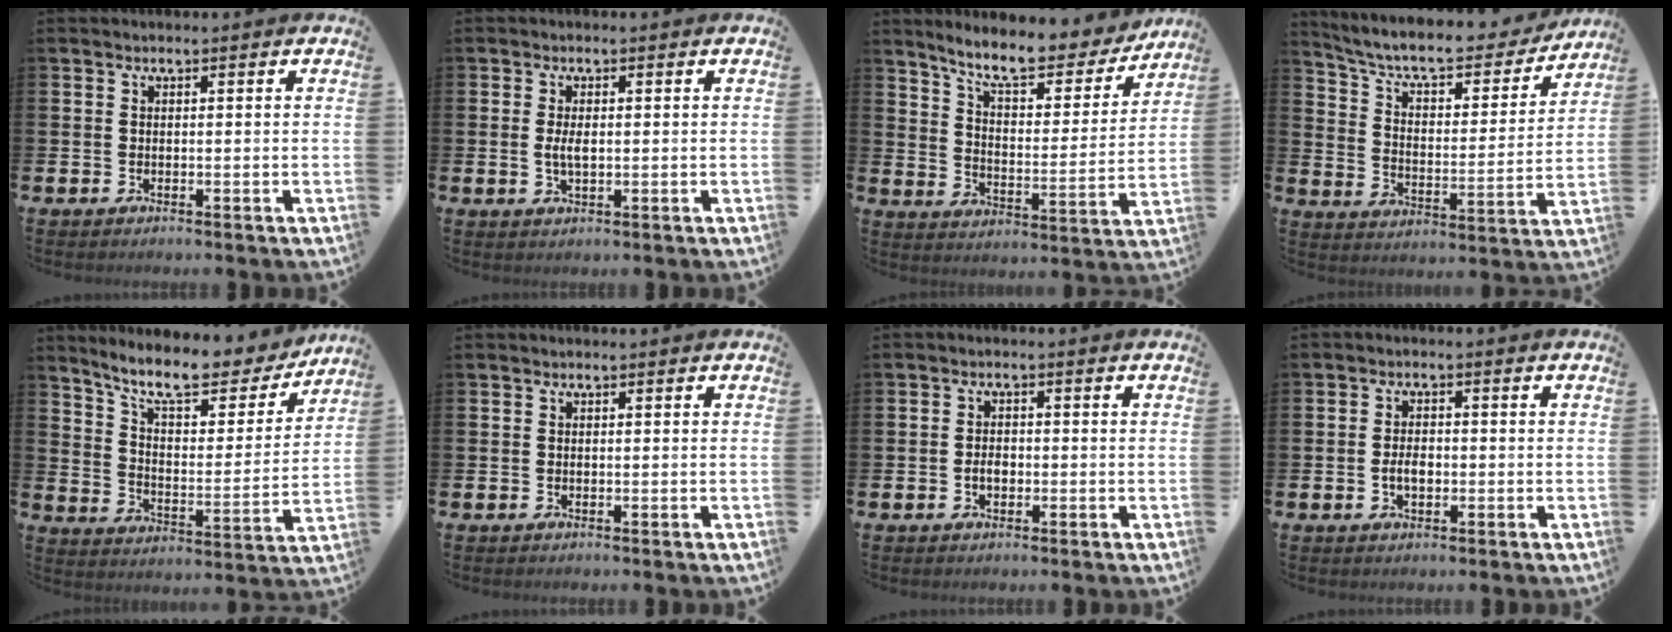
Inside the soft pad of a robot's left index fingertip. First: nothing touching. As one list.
[{"total": 2.5, "force": [0.1, 1.1, 2.2], "torque": [-0.036, -0.001, -0.001]}, {"total": 9.2, "force": [8.3, 1.9, 3.4], "torque": [-0.087, -0.060, 0.140]}, {"total": 8.4, "force": [7.5, 2.3, 3.3], "torque": [-0.090, -0.051, 0.123]}, {"total": 10.4, "force": [9.2, 2.5, 4.2], "torque": [-0.103, -0.064, 0.157]}, {"total": 0.0}, {"total": 1.9, "force": [-0.4, 1.2, 1.4], "torque": [-0.011, -0.002, -0.013]}, {"total": 2.6, "force": [-0.4, 1.5, 2.1], "torque": [-0.023, -0.002, -0.012]}]